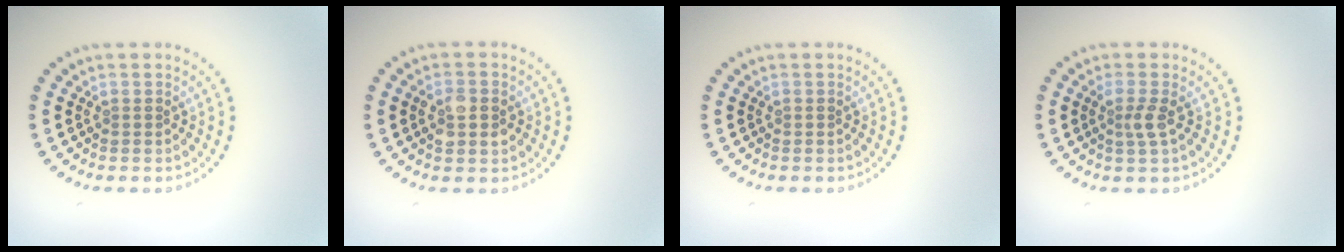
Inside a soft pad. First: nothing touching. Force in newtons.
{"total": 2.8, "press": 2.8, "slide": 0.2}
{"total": 0.0}
{"total": 1.7, "press": 1.2, "slide": 1.1}